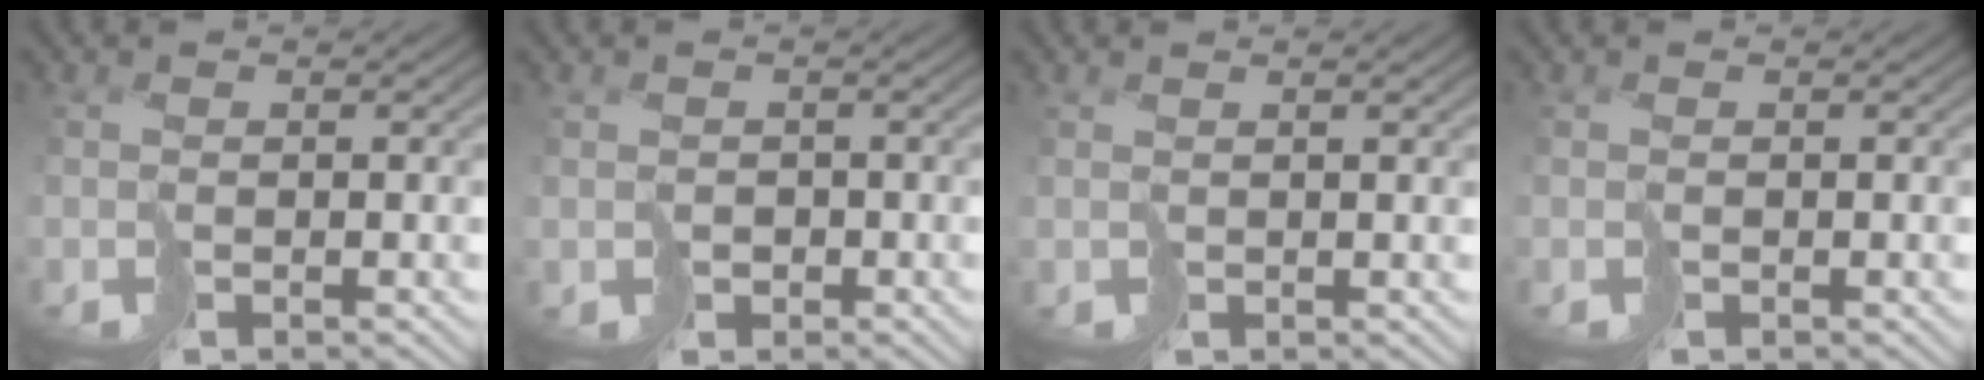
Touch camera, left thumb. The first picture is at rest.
{"total": 1.4, "force": [-0.7, 1.2, -0.1], "torque": [0.003, -0.006, -0.014]}
{"total": 1.0, "force": [0.9, -0.3, 0.4], "torque": [-0.015, -0.002, 0.020]}
{"total": 0.0}